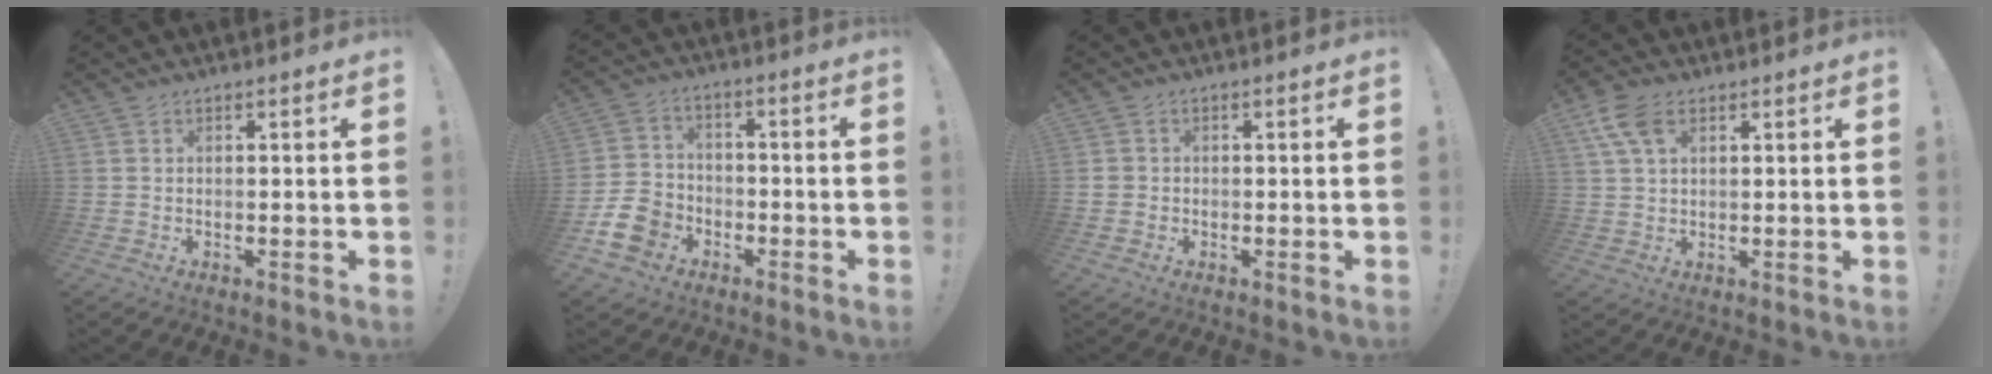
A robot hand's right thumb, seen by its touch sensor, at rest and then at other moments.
{"total": 11.4, "force": [-5.7, 8.7, 4.6], "torque": [-0.086, 0.041, -0.105]}
{"total": 1.9, "force": [-0.5, 1.8, 0.6], "torque": [-0.009, 0.007, -0.009]}
{"total": 7.9, "force": [3.7, 4.4, 5.4], "torque": [-0.104, -0.001, 0.072]}